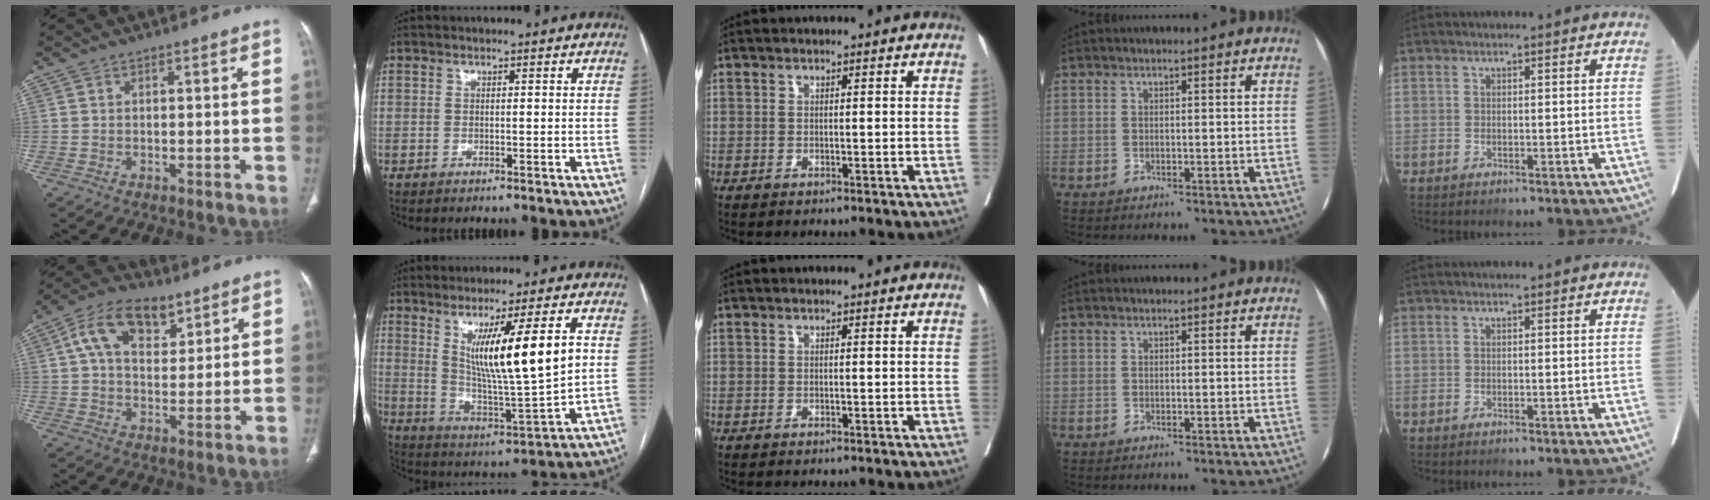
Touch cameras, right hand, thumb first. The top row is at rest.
{"thumb": {"total": 12.4, "force": [5.7, 7.4, 8.2], "torque": [-0.118, -0.005, 0.095]}, "index": {"total": 14.8, "force": [3.7, 0.7, 14.3], "torque": [-0.243, -0.023, 0.069]}}